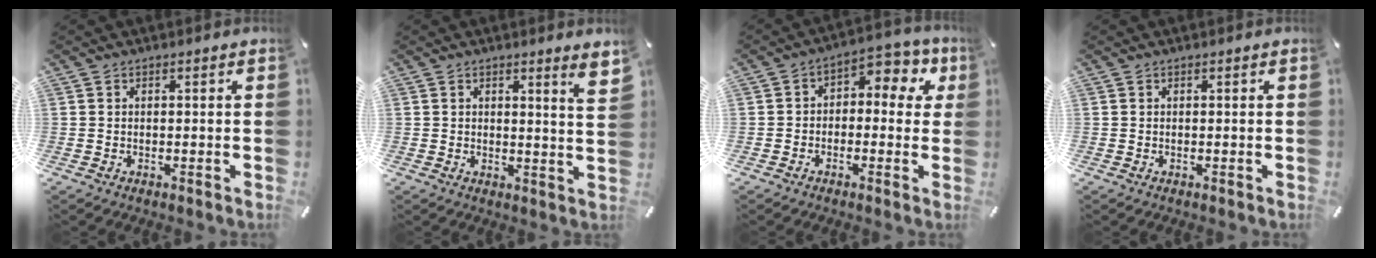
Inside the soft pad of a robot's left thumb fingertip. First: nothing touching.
{"total": 4.5, "force": [2.6, 0.1, 3.7], "torque": [-0.051, -0.022, 0.038]}
{"total": 6.0, "force": [0.2, 4.2, 4.2], "torque": [-0.055, -0.001, -0.003]}
{"total": 0.0}